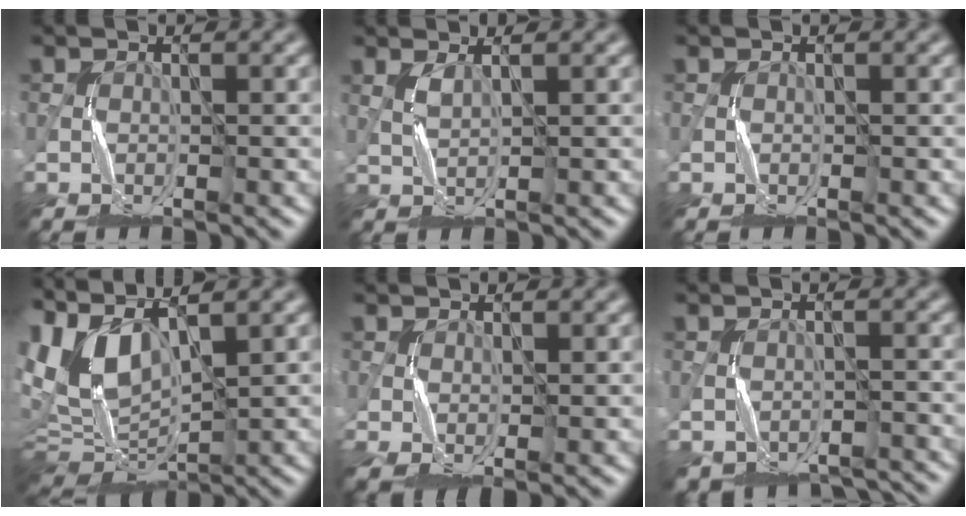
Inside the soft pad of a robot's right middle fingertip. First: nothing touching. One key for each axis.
{"total": 0.7, "fx": 0.6, "fy": 0.0, "fz": 0.3, "tx": -0.017, "ty": -0.001, "tz": 0.016}
{"total": 0.0}
{"total": 9.6, "fx": 3.0, "fy": 5.1, "fz": 7.6, "tx": -0.175, "ty": 0.003, "tz": 0.058}
{"total": 2.4, "fx": 0.2, "fy": 1.2, "fz": 2.1, "tx": -0.056, "ty": -0.002, "tz": 0.005}
{"total": 4.8, "fx": -3.8, "fy": 2.7, "fz": 1.2, "tx": -0.005, "ty": 0.000, "tz": -0.054}